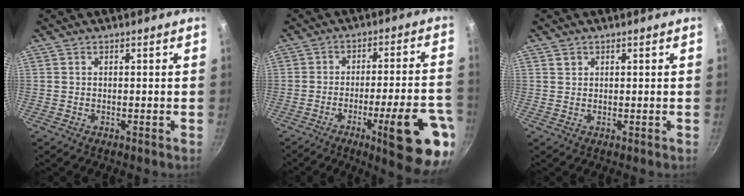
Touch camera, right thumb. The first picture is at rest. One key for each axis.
{"total": 18.8, "fx": -8.4, "fy": 3.8, "fz": 16.4, "tx": -0.189, "ty": 0.031, "tz": -0.112}
{"total": 1.1, "fx": 0.6, "fy": 0.9, "fz": 0.3, "tx": 0.001, "ty": 0.002, "tz": 0.009}